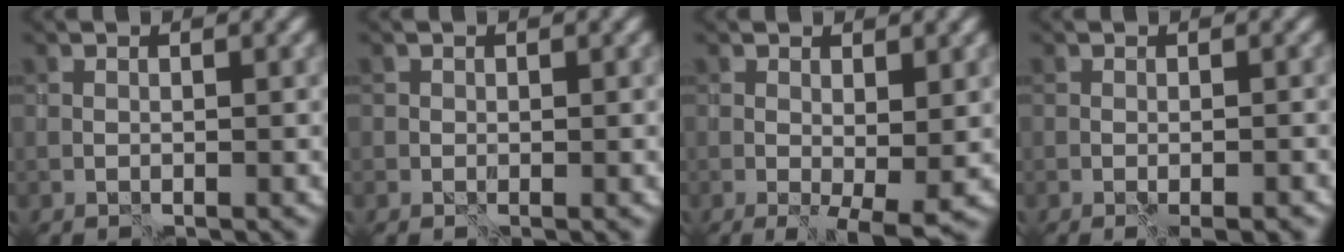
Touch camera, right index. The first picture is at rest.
{"total": 0.7, "force": [-0.1, -0.4, -0.6], "torque": [0.018, -0.002, -0.003]}
{"total": 3.3, "force": [-0.5, 0.9, 3.1], "torque": [-0.047, -0.010, -0.006]}
{"total": 1.8, "force": [-1.1, 0.3, 1.5], "torque": [-0.013, -0.008, -0.004]}